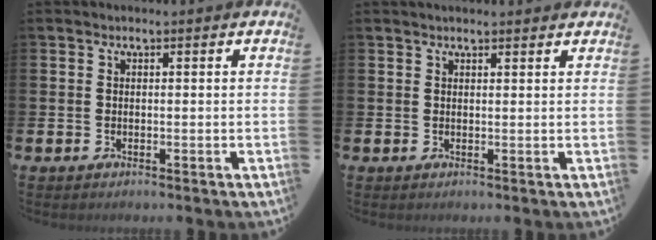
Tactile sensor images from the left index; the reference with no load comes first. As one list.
[{"total": 1.3, "force": [1.3, 0.2, 0.2], "torque": [0.003, -0.003, 0.021]}]